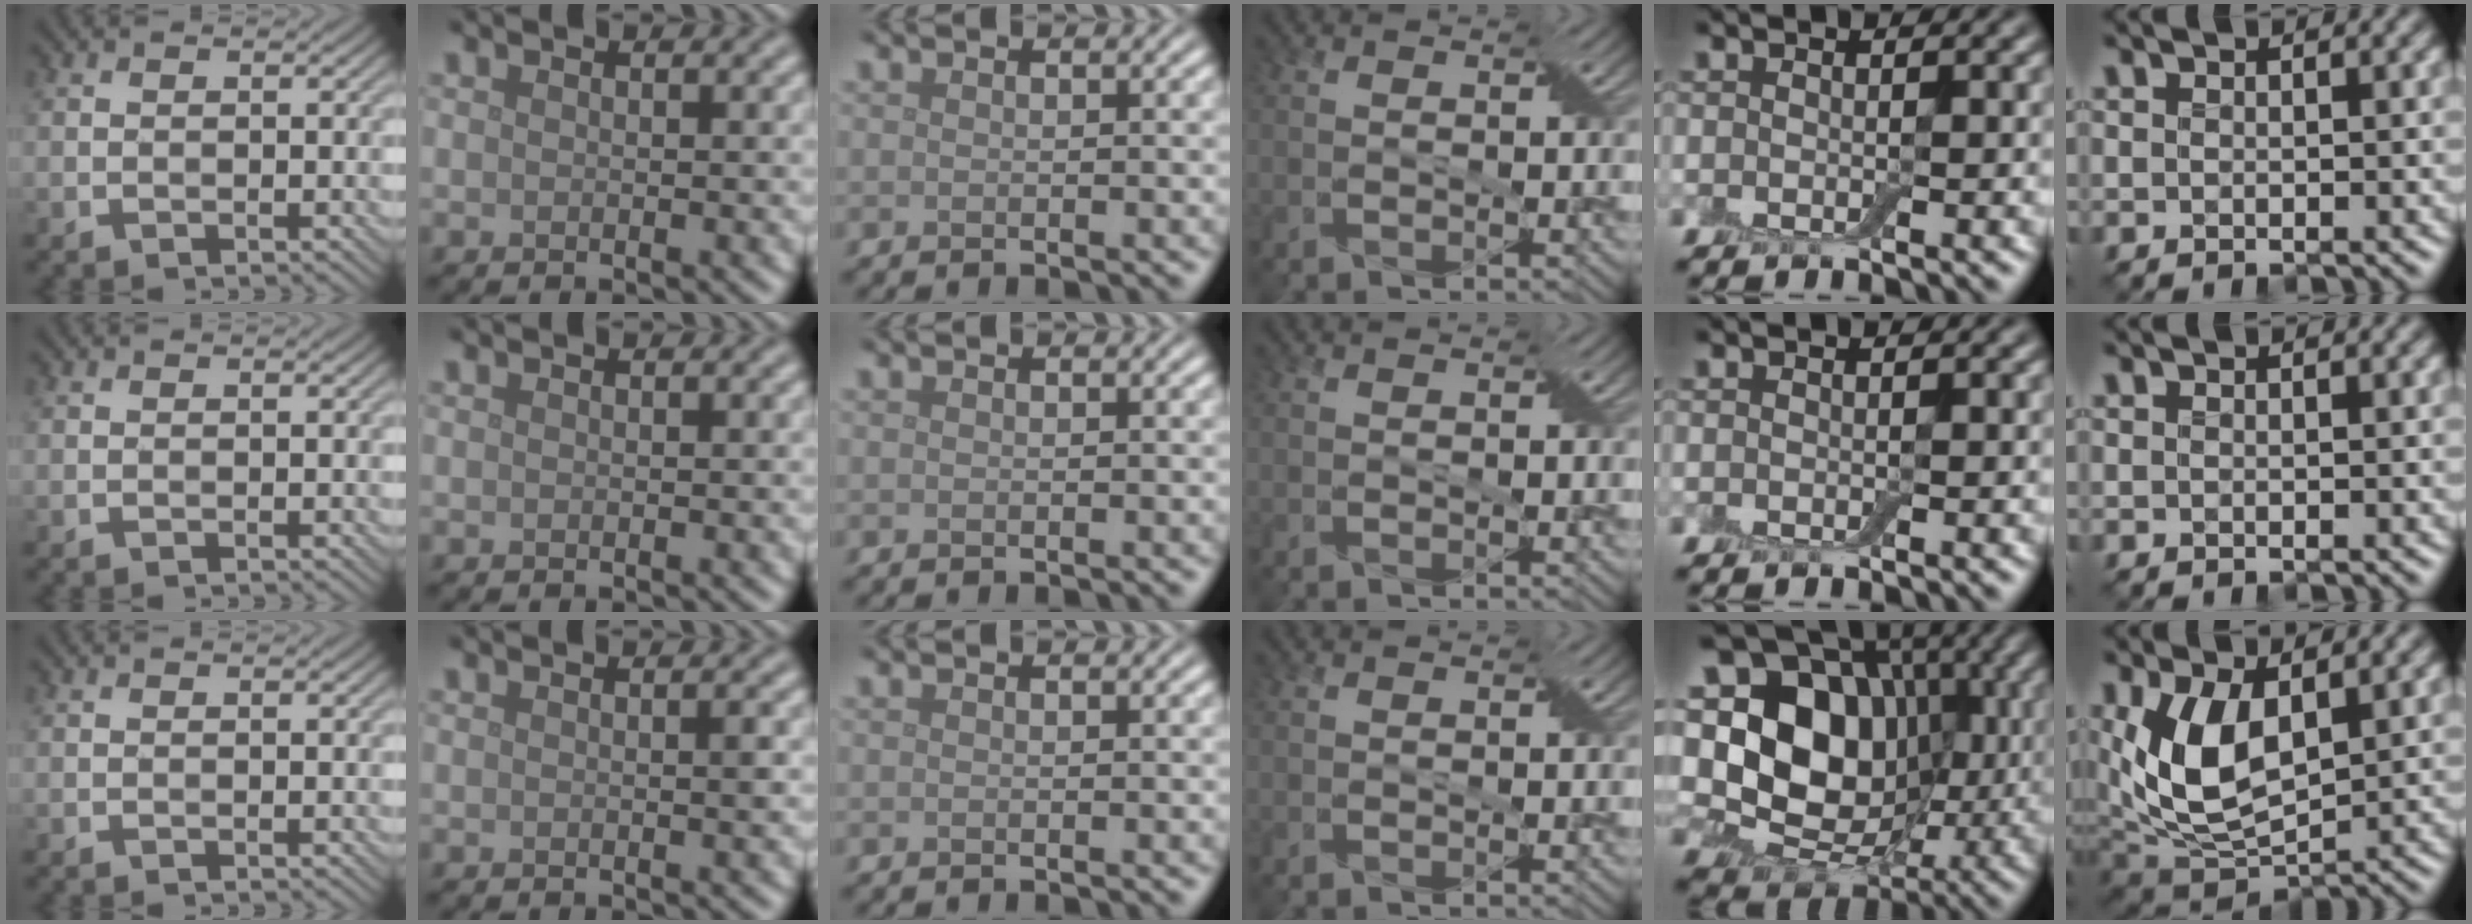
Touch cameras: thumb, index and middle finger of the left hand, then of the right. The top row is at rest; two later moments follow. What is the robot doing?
{"motion": "extract", "object": "drawer"}